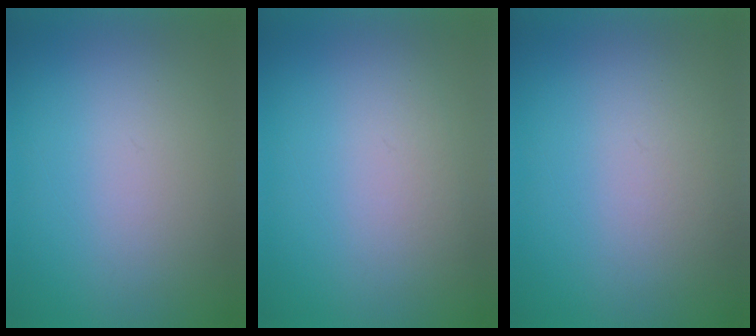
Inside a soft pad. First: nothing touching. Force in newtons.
{"total": 1.0}
{"total": 1.3}